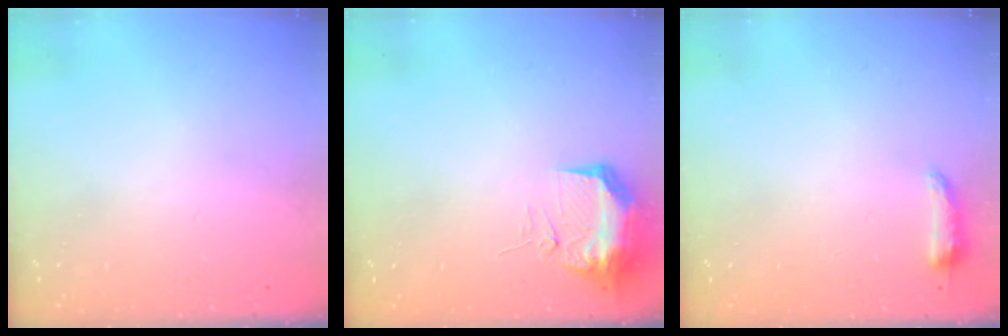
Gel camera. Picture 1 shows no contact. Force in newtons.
{"total": 9.7, "press": 9.7, "slide": 1.0}
{"total": 4.0, "press": 3.9, "slide": 0.8}